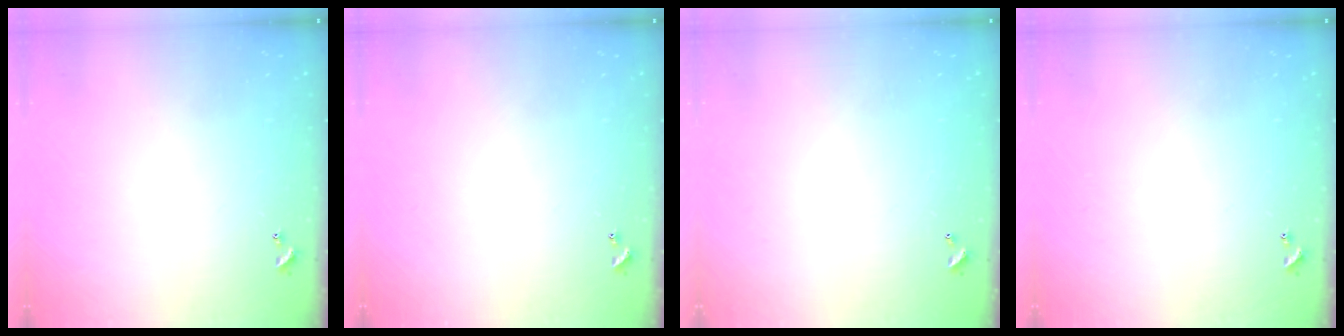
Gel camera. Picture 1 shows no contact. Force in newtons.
{"total": 0.0}
{"total": 2.8, "press": 2.8, "slide": 0.1}
{"total": 0.0}